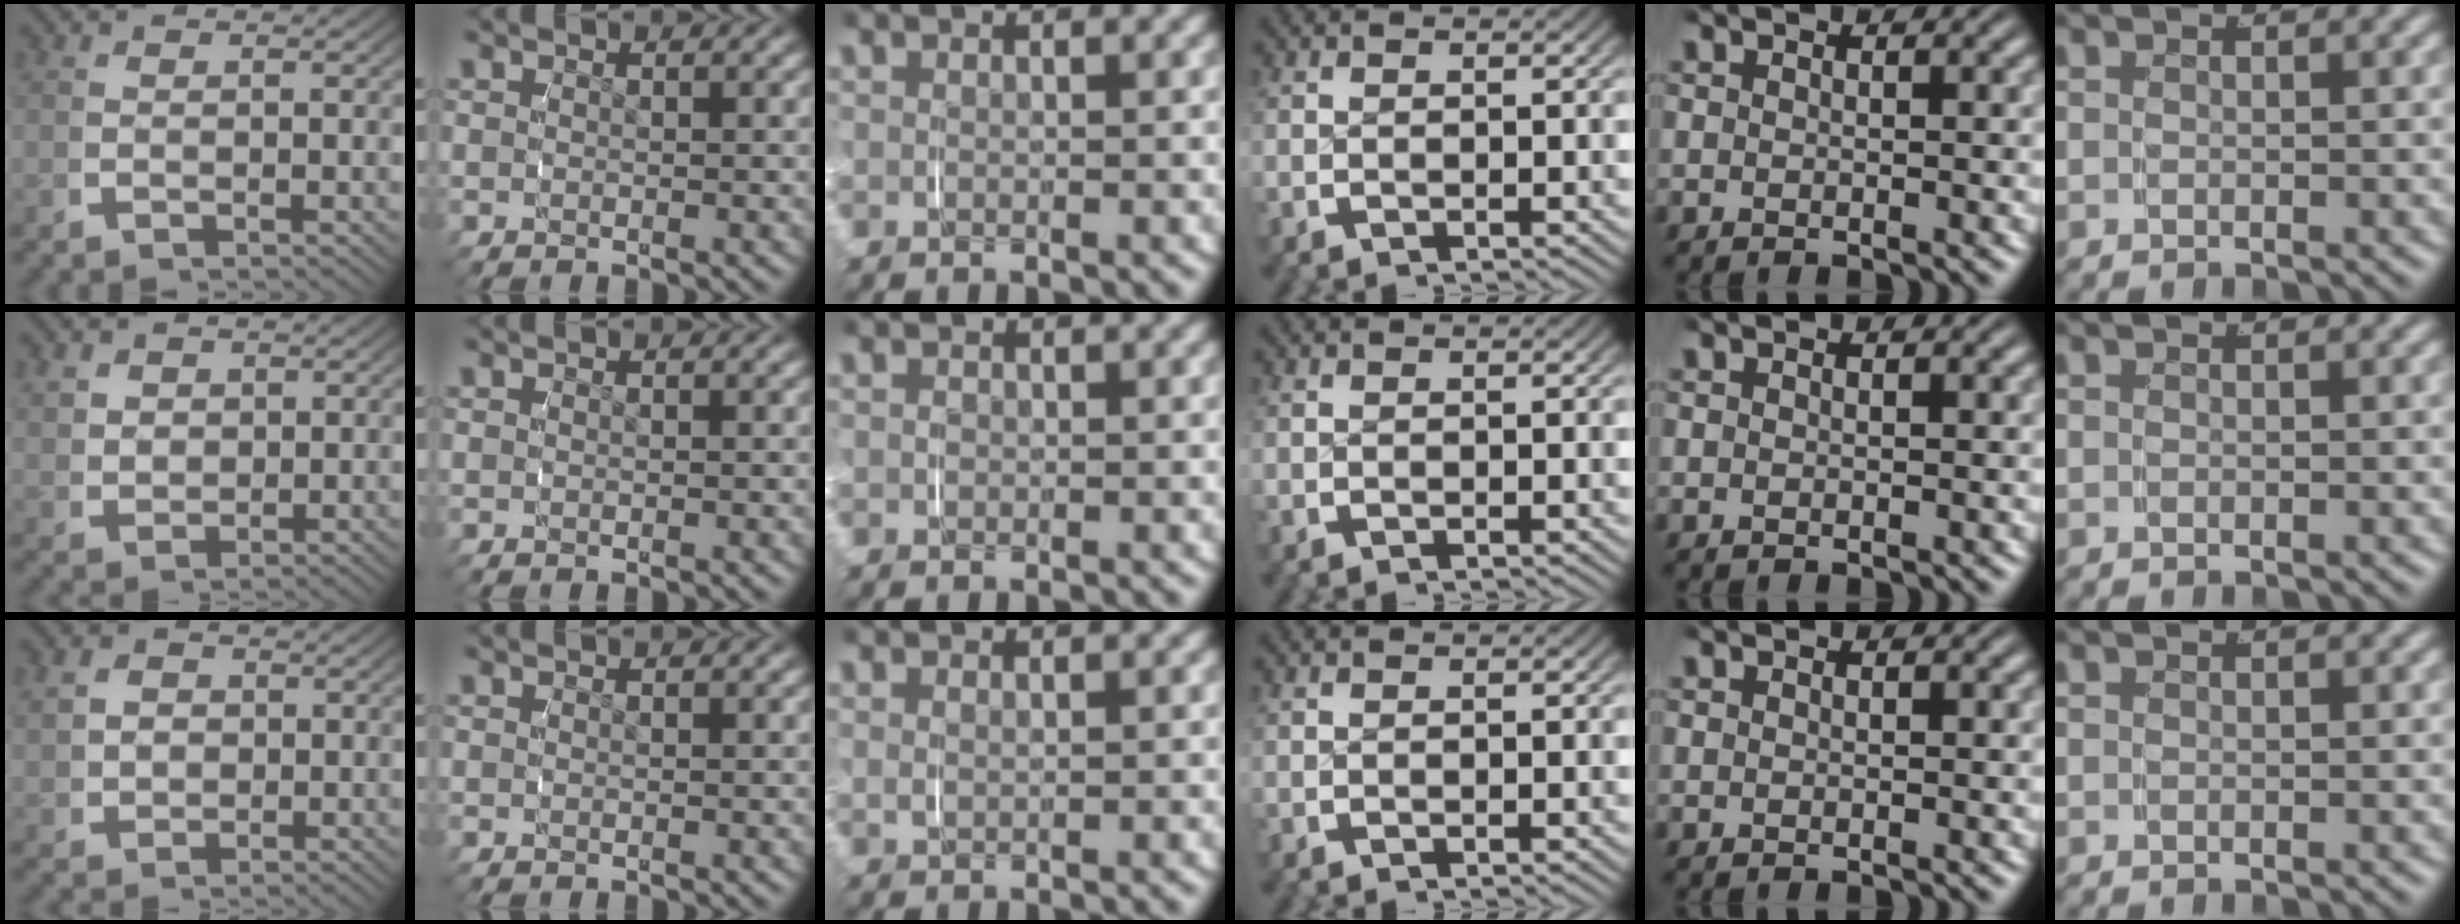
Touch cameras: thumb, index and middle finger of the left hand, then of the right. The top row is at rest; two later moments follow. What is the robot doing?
{"motion": "grasp_and_lifting", "object": "shorts"}